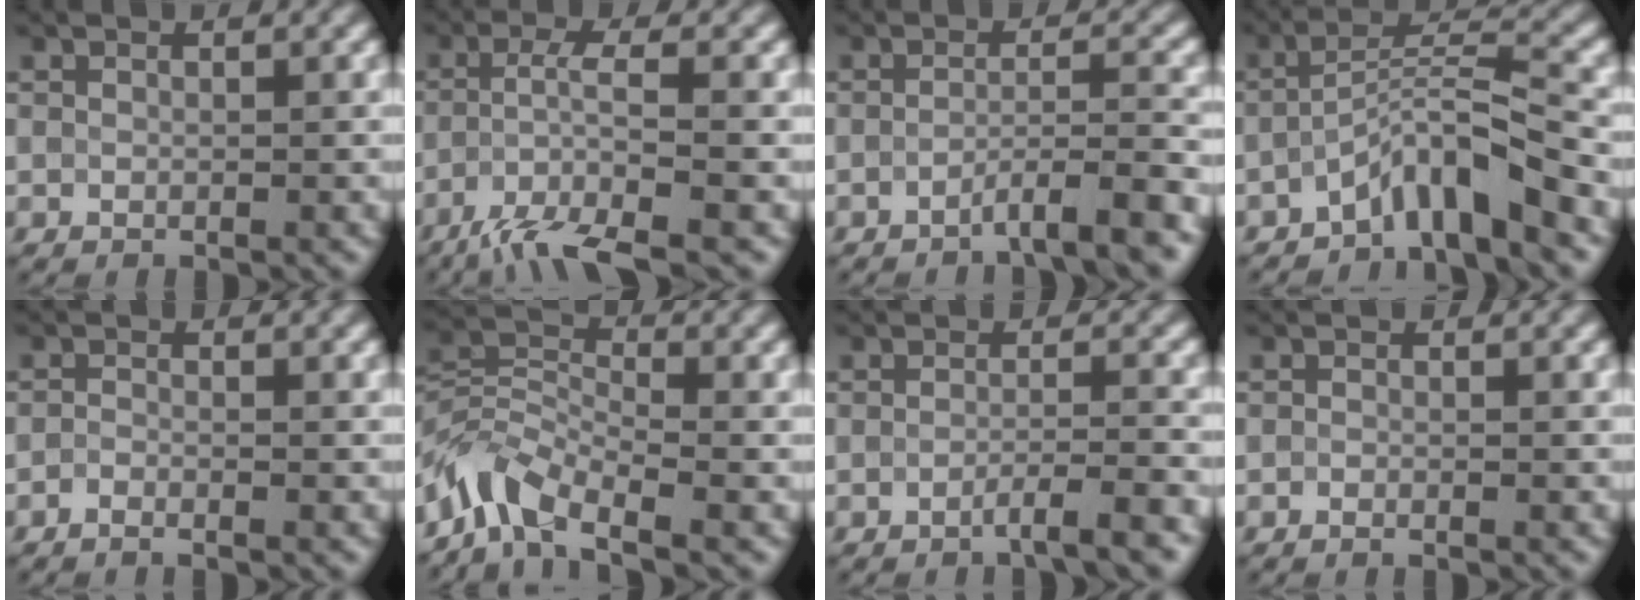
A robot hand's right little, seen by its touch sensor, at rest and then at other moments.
{"total": 5.7, "force": [-3.7, 0.7, 4.3], "torque": [-0.078, -0.005, -0.079]}
{"total": 4.1, "force": [-2.8, 0.4, 3.0], "torque": [-0.043, 0.011, -0.061]}
{"total": 5.5, "force": [-3.7, 0.7, 4.0], "torque": [-0.068, 0.015, -0.075]}
{"total": 1.3, "force": [-1.1, 0.2, 0.6], "torque": [-0.014, -0.004, -0.027]}
{"total": 5.6, "force": [-4.4, 2.2, 2.7], "torque": [-0.050, 0.001, -0.102]}
{"total": 3.1, "force": [-2.1, 0.4, 2.2], "torque": [-0.026, 0.006, -0.048]}
{"total": 0.9, "force": [-0.8, 0.1, 0.5], "torque": [-0.008, -0.006, -0.019]}